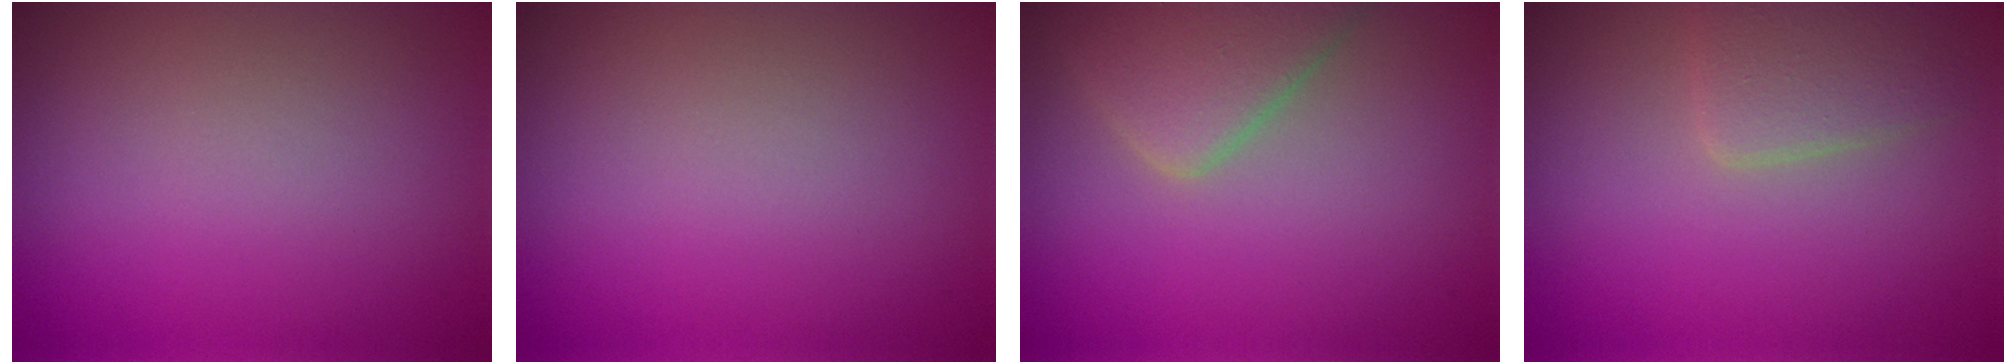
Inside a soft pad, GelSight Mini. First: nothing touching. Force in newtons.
{"total": 0.0}
{"total": 4.2, "press": 4.2, "slide": 0.2}
{"total": 2.9, "press": 2.9, "slide": 0.1}